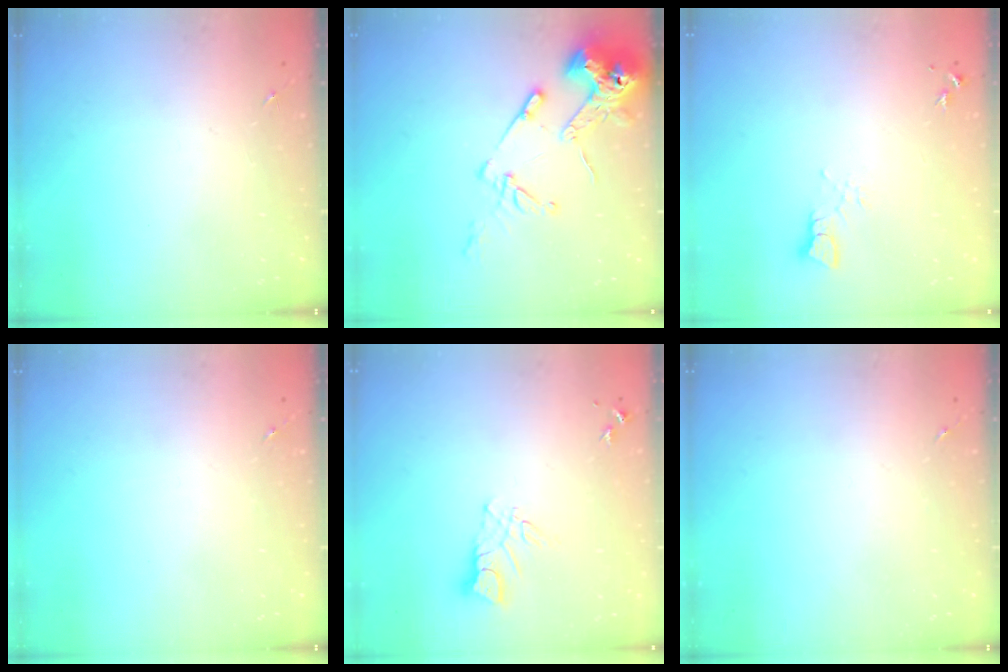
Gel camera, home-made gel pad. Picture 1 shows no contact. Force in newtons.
{"total": 14.1, "press": 13.9, "slide": 2.0}
{"total": 3.2, "press": 3.1, "slide": 0.4}
{"total": 0.0}
{"total": 7.0, "press": 7.0, "slide": 0.7}
{"total": 0.0}